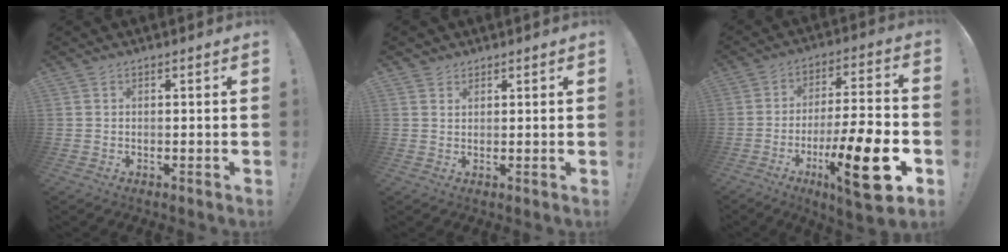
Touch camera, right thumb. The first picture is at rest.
{"total": 2.0, "force": [1.5, 1.3, 0.3], "torque": [-0.005, -0.007, 0.028]}
{"total": 20.1, "force": [-8.1, 4.4, 17.9], "torque": [-0.267, 0.034, -0.120]}